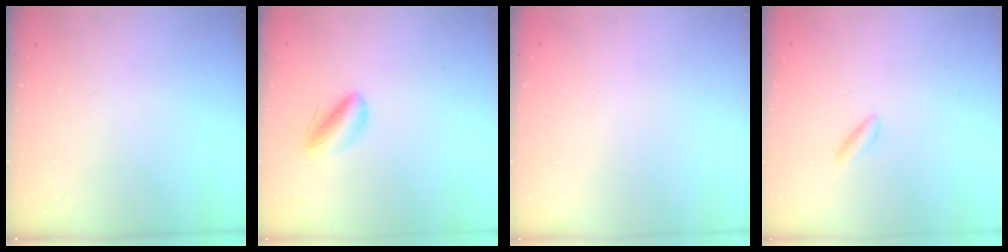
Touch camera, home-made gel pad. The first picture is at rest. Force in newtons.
{"total": 7.2, "press": 6.9, "slide": 1.9}
{"total": 2.2, "press": 2.2, "slide": 0.1}
{"total": 2.5, "press": 2.1, "slide": 1.2}